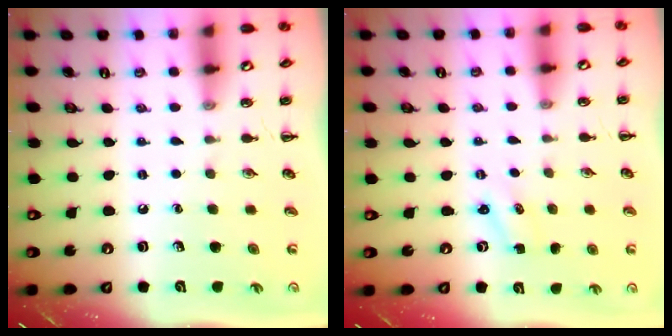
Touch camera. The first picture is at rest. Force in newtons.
{"total": 0.8, "press": 0.8, "slide": 0.3}